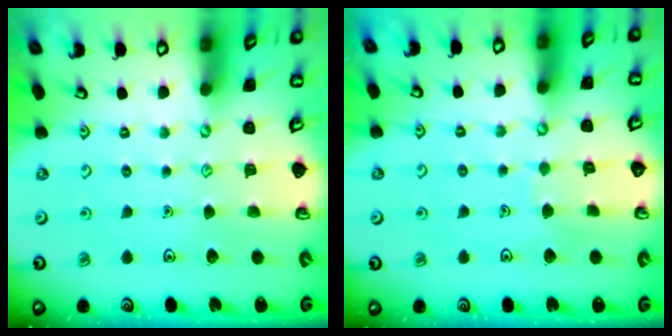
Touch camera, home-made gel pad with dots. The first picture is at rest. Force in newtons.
{"total": 3.2, "press": 3.2, "slide": 0.3}